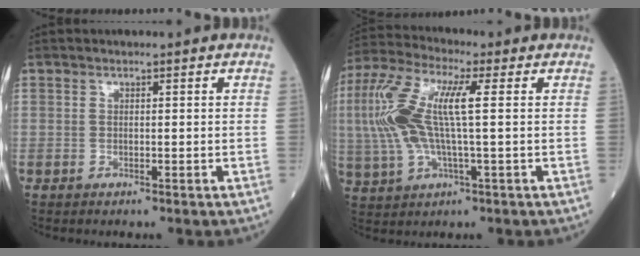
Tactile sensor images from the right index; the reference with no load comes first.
{"total": 13.4, "force": [1.7, 3.1, 13.0], "torque": [-0.302, 0.024, 0.029]}